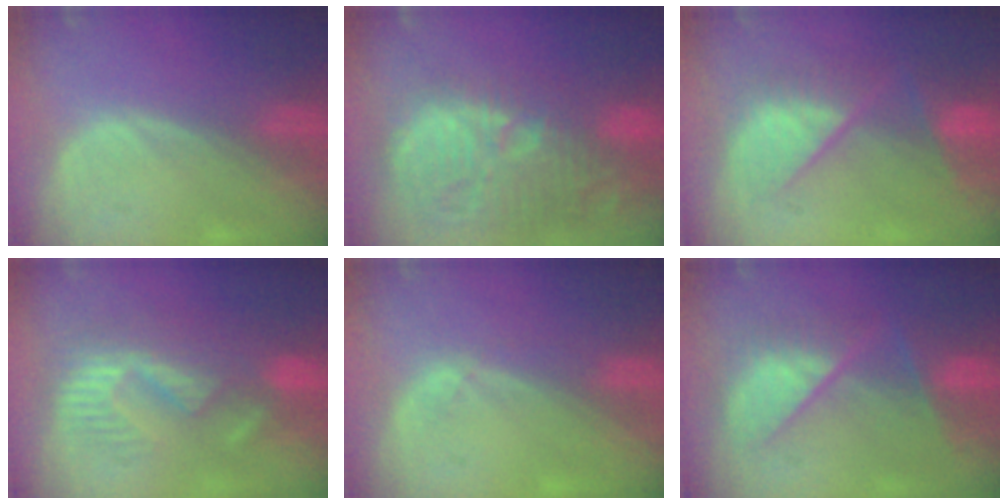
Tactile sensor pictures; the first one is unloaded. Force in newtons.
{"total": 15.0, "press": 13.1, "slide": 7.2}
{"total": 9.4, "press": 8.2, "slide": 4.7}
{"total": 8.9, "press": 8.4, "slide": 3.0}
{"total": 1.4, "press": 1.3, "slide": 0.5}
{"total": 7.9, "press": 7.9, "slide": 0.5}